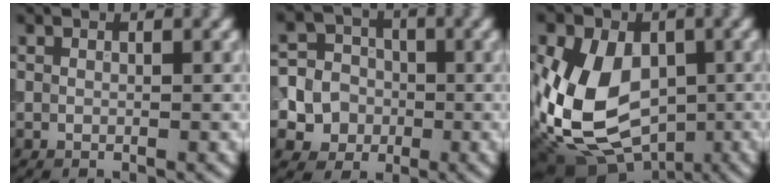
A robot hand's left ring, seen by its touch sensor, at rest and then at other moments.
{"total": 9.0, "force": [-2.2, 8.4, 2.2], "torque": [-0.048, -0.001, -0.069]}
{"total": 12.7, "force": [-1.7, 9.1, 8.7], "torque": [-0.172, -0.018, -0.024]}